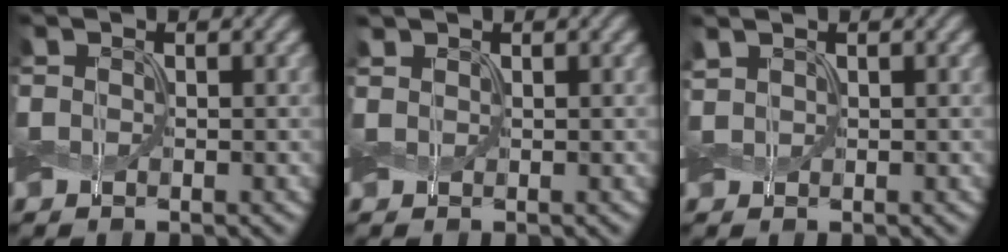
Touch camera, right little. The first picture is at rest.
{"total": 0.7, "force": [0.6, 0.3, 0.2], "torque": [-0.006, 0.005, 0.015]}
{"total": 0.9, "force": [0.7, 0.4, 0.5], "torque": [-0.011, 0.005, 0.014]}